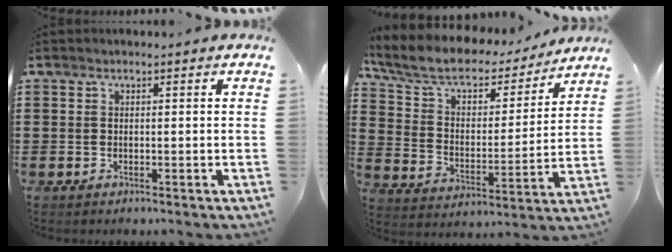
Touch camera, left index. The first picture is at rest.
{"total": 7.9, "force": [6.3, 3.1, 3.6], "torque": [-0.098, -0.036, 0.105]}